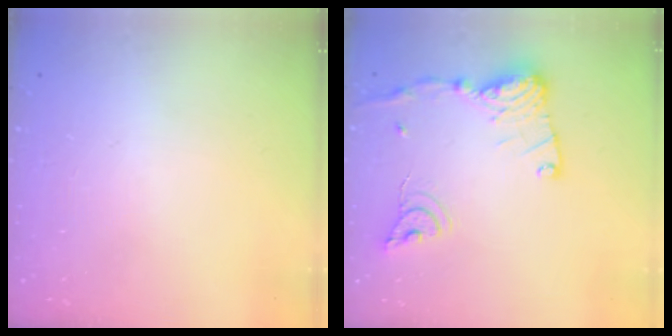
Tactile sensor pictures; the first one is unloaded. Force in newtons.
{"total": 15.3, "press": 15.3, "slide": 1.2}